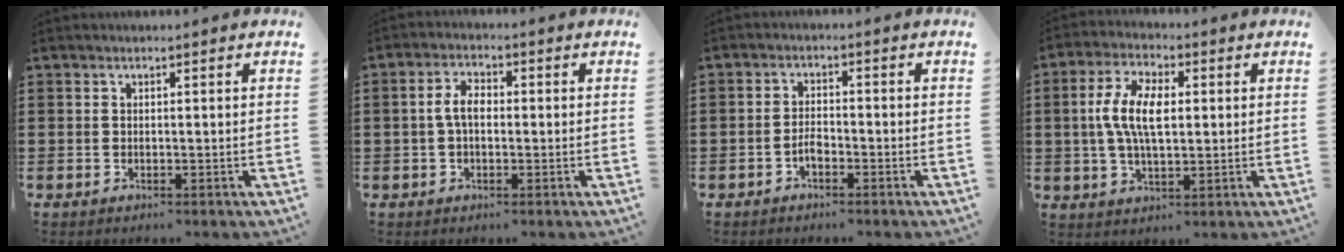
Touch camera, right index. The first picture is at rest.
{"total": 3.9, "force": [-0.1, 2.1, 3.3], "torque": [-0.078, 0.002, -0.007]}
{"total": 2.0, "force": [-1.2, 1.0, 1.3], "torque": [-0.027, 0.004, -0.023]}
{"total": 8.0, "force": [0.5, 3.7, 7.1], "torque": [-0.156, 0.008, 0.002]}